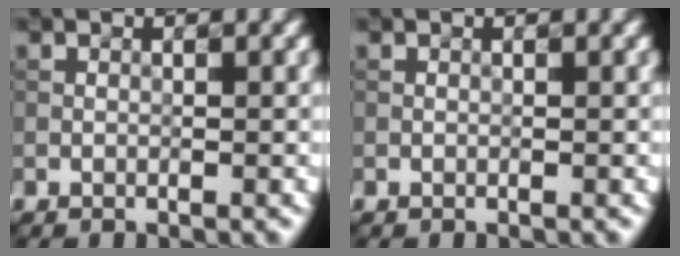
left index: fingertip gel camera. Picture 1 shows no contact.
{"total": 0.0}